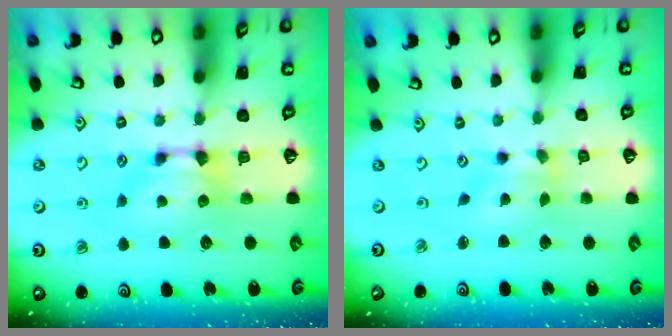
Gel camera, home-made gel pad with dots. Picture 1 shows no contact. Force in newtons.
{"total": 1.2, "press": 0.3, "slide": 1.1}